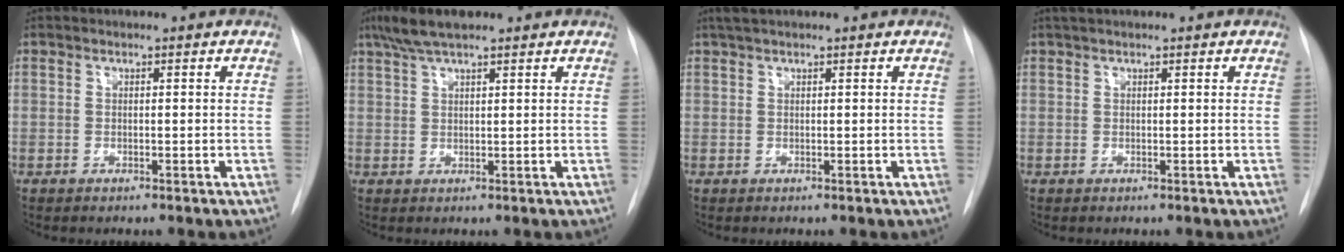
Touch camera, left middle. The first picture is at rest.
{"total": 5.8, "force": [4.4, 0.9, 3.7], "torque": [-0.077, 0.019, 0.081]}
{"total": 2.3, "force": [1.8, 0.3, 1.4], "torque": [-0.026, 0.019, 0.033]}
{"total": 1.8, "force": [1.5, 0.3, 1.0], "torque": [-0.018, 0.019, 0.025]}